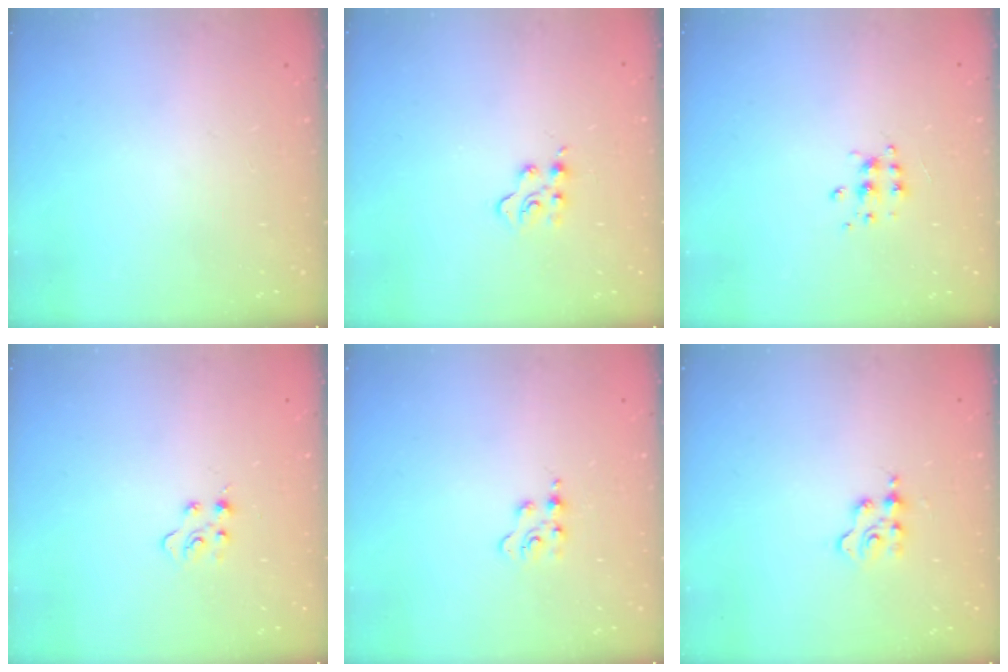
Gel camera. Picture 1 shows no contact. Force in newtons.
{"total": 3.0, "press": 2.9, "slide": 0.3}
{"total": 5.7, "press": 5.7, "slide": 0.5}
{"total": 2.9, "press": 2.8, "slide": 0.4}
{"total": 3.5, "press": 3.5, "slide": 0.6}
{"total": 2.3, "press": 2.3, "slide": 0.3}